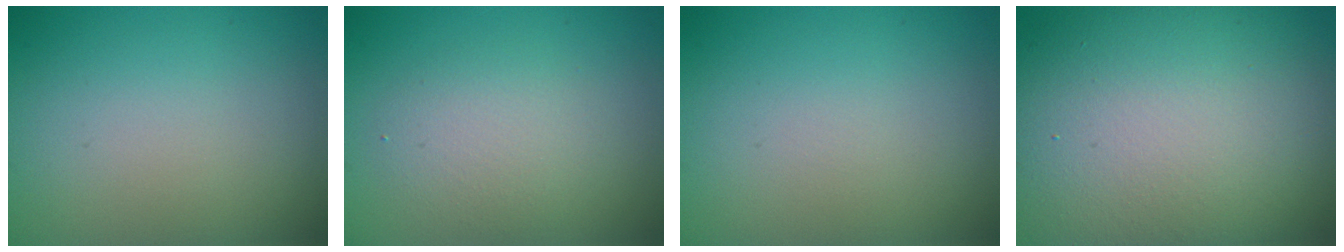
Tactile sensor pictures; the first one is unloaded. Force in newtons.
{"total": 2.6, "press": 2.6, "slide": 0.1}
{"total": 0.0}
{"total": 14.7, "press": 14.7, "slide": 0.9}